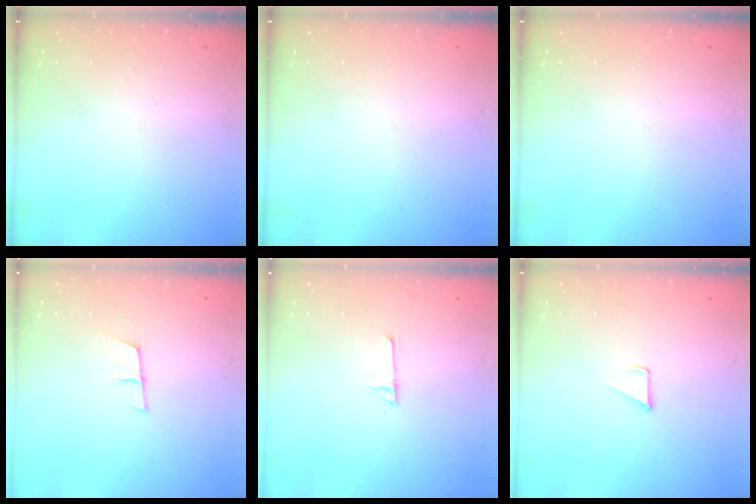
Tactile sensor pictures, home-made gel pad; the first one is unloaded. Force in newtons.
{"total": 0.0}
{"total": 0.0}
{"total": 6.0, "press": 5.4, "slide": 2.5}
{"total": 4.4, "press": 4.4, "slide": 0.5}
{"total": 2.3, "press": 2.3, "slide": 0.2}